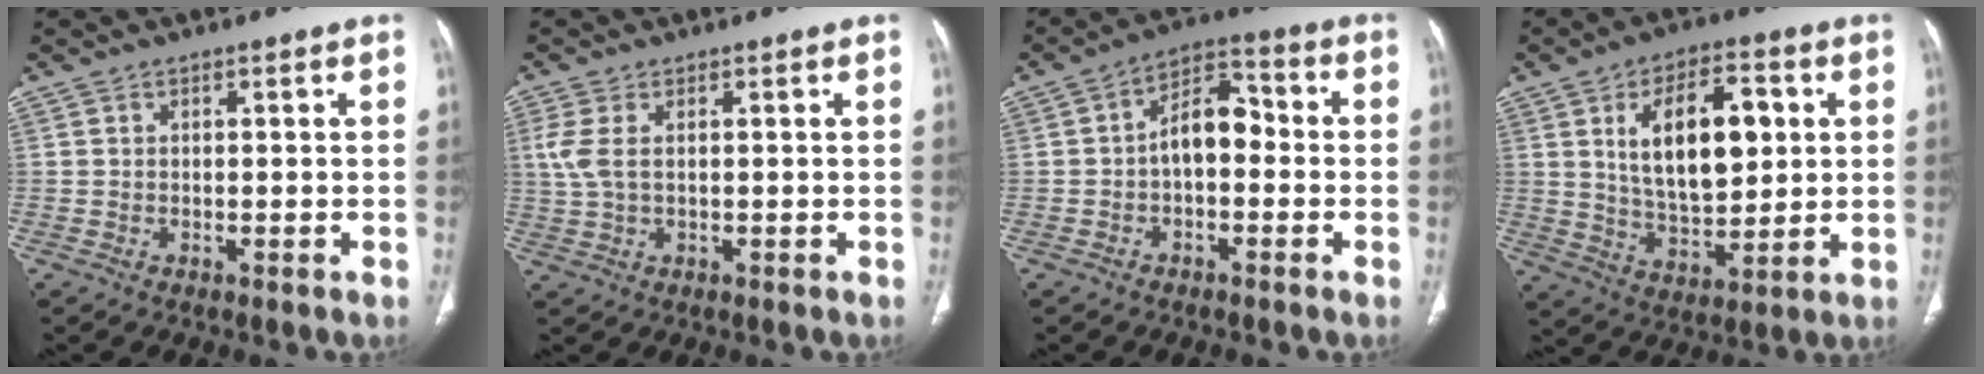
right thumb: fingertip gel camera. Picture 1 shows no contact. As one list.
[{"total": 4.4, "force": [0.9, 2.3, 3.6], "torque": [-0.104, 0.007, 0.025]}, {"total": 8.3, "force": [-0.9, 5.0, 6.6], "torque": [-0.087, 0.036, -0.027]}, {"total": 16.5, "force": [3.9, 8.5, 13.5], "torque": [-0.192, -0.008, 0.073]}]